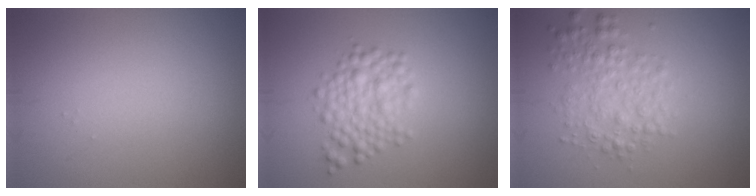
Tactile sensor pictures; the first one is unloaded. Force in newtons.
{"total": 3.4, "press": 3.4, "slide": 0.1}
{"total": 3.3, "press": 3.3, "slide": 0.1}